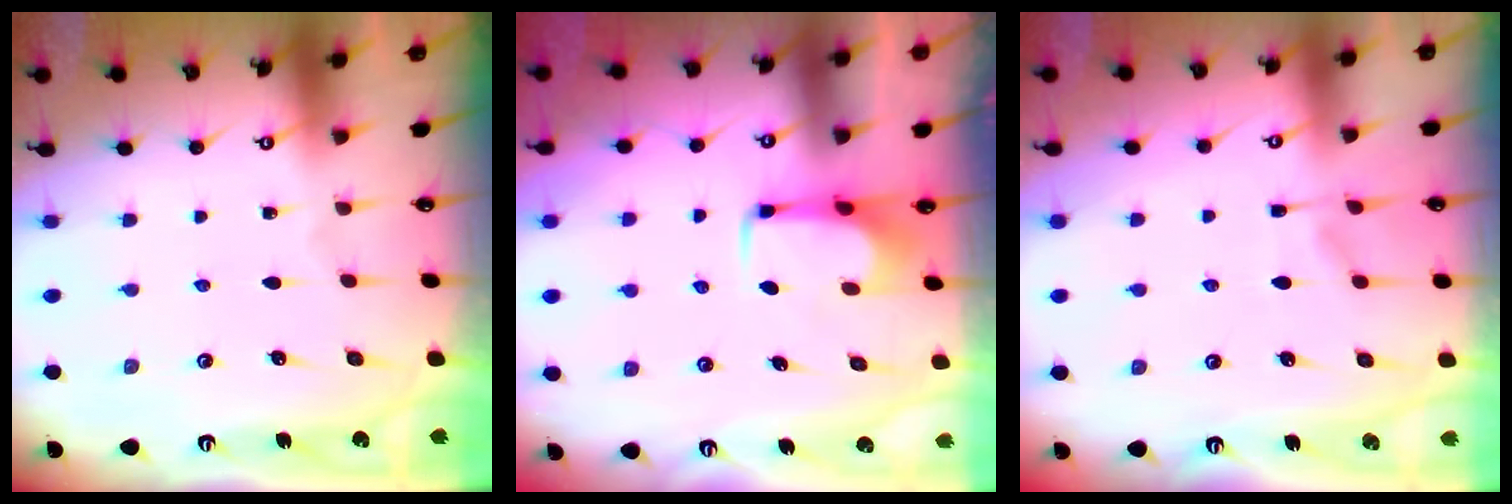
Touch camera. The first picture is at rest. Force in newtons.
{"total": 1.6, "press": 1.5, "slide": 0.4}
{"total": 1.3, "press": 0.0, "slide": 1.3}